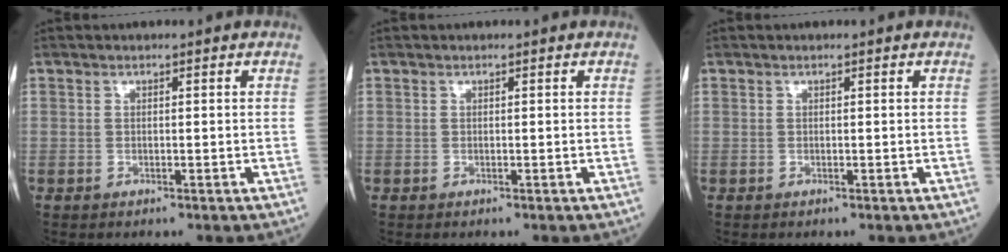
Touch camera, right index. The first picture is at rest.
{"total": 0.0}
{"total": 0.0}